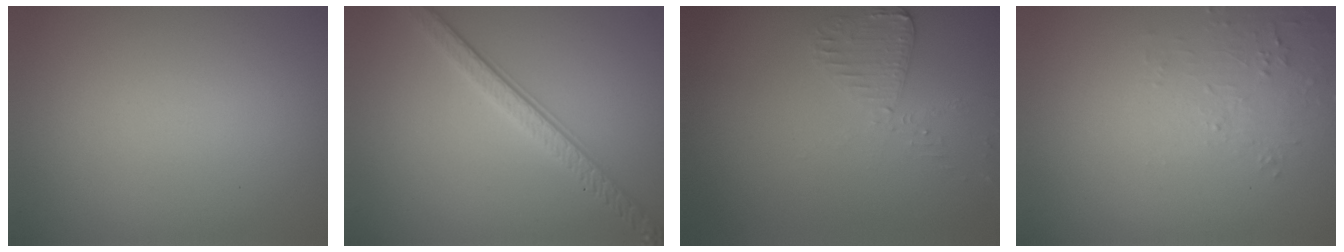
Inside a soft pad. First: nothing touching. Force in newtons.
{"total": 3.8, "press": 2.8, "slide": 2.6}
{"total": 2.4, "press": 2.4, "slide": 0.2}
{"total": 1.6, "press": 0.4, "slide": 1.6}